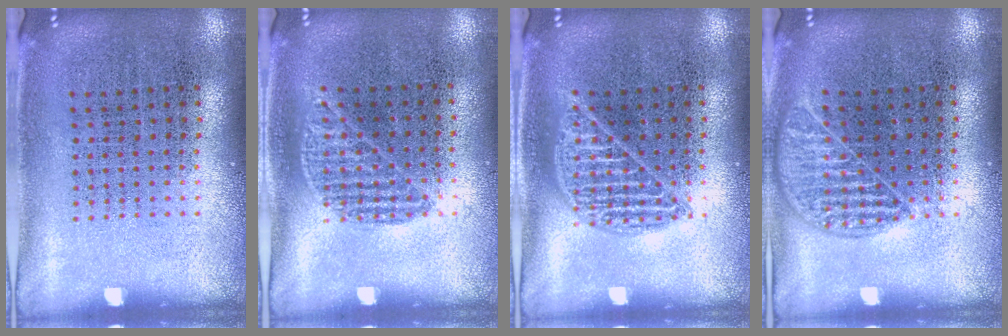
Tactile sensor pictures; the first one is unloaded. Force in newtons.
{"total": 1.0, "press": 0.7, "slide": 0.7}
{"total": 1.0, "press": 1.0, "slide": 0.1}
{"total": 1.1, "press": 1.0, "slide": 0.4}